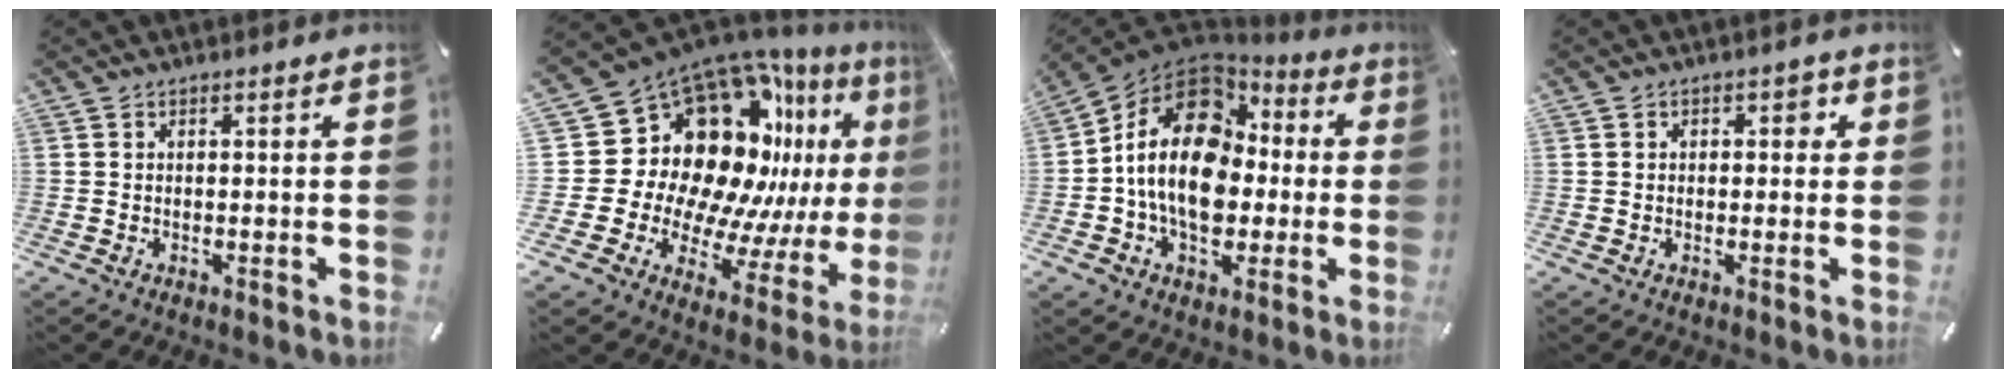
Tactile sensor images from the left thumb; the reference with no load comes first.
{"total": 21.6, "force": [7.5, 16.2, 12.1], "torque": [-0.180, -0.125, 0.172]}
{"total": 18.3, "force": [-0.6, 13.9, 12.0], "torque": [-0.231, 0.006, -0.015]}
{"total": 2.3, "force": [0.0, 1.8, 1.5], "torque": [-0.015, 0.006, -0.008]}